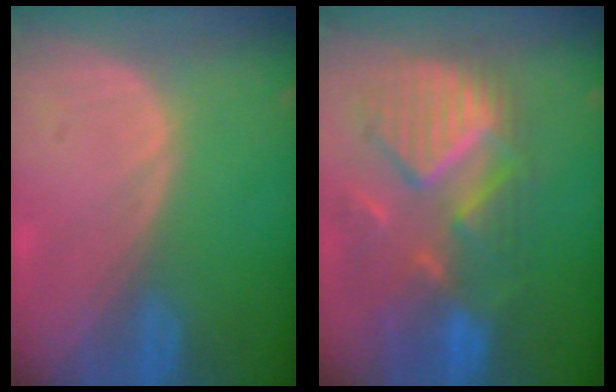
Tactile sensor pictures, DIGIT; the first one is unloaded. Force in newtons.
{"total": 11.4, "press": 10.1, "slide": 5.2}